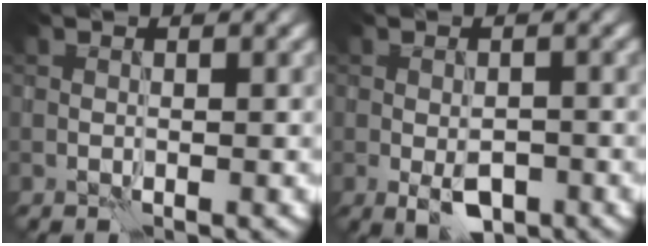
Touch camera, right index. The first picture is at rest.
{"total": 3.6, "force": [-1.6, 1.8, 2.7], "torque": [-0.043, -0.004, -0.025]}